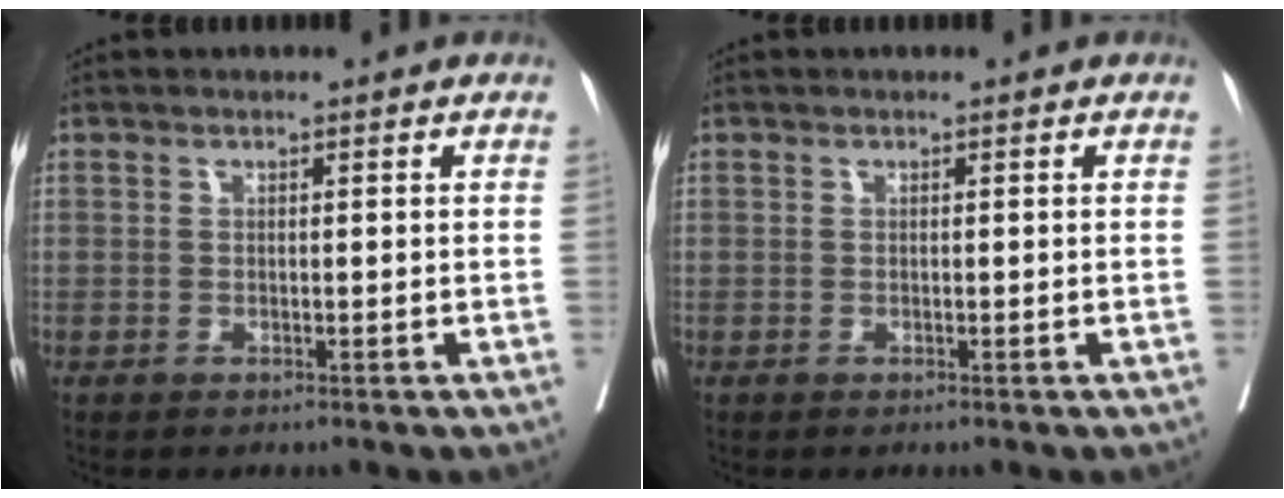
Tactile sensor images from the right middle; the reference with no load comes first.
{"total": 0.0}